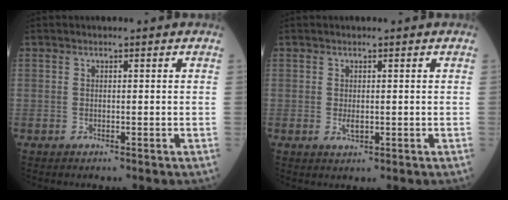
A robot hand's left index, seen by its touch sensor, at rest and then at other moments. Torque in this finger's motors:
{"motor_torque": [0.34, 0.41, 0.18, -0.02]}